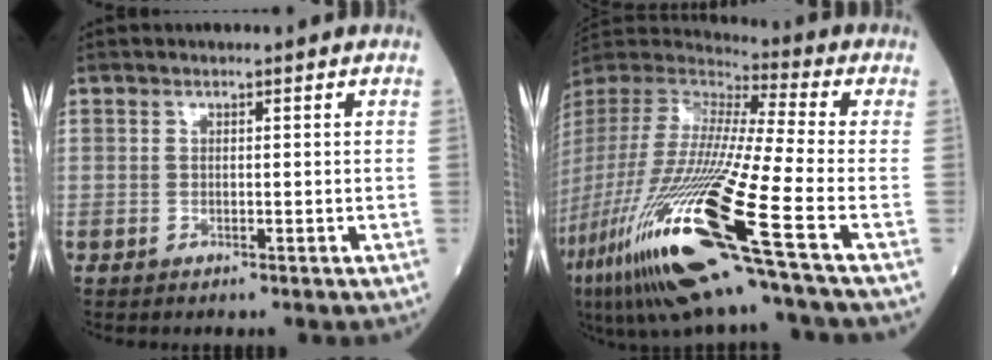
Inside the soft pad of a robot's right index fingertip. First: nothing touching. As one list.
[{"total": 31.1, "force": [-15.5, 1.5, 26.9], "torque": [-0.598, -0.081, -0.300]}]